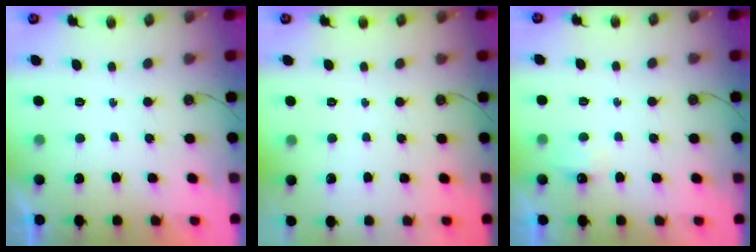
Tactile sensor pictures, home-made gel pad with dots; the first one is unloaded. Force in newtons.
{"total": 0.0}
{"total": 3.7, "press": 3.7, "slide": 0.6}